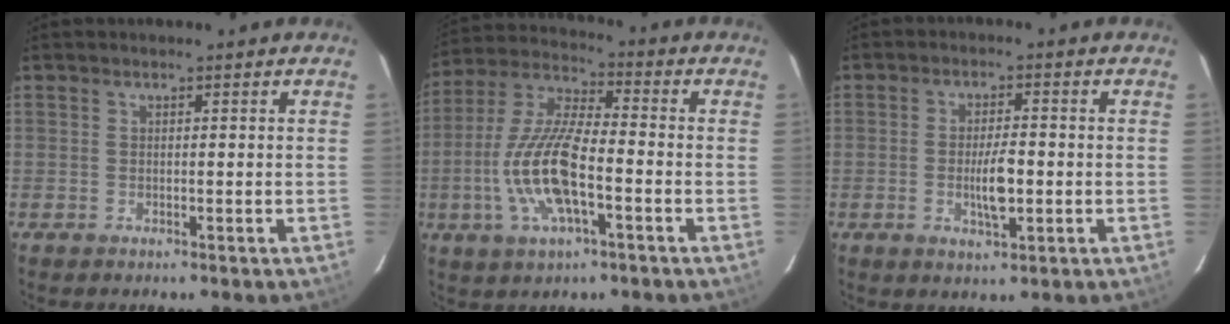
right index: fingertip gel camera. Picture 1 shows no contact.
{"total": 14.5, "force": [-4.2, 4.6, 13.1], "torque": [-0.275, -0.003, -0.084]}
{"total": 5.8, "force": [-1.1, 1.9, 5.4], "torque": [-0.099, -0.004, -0.016]}